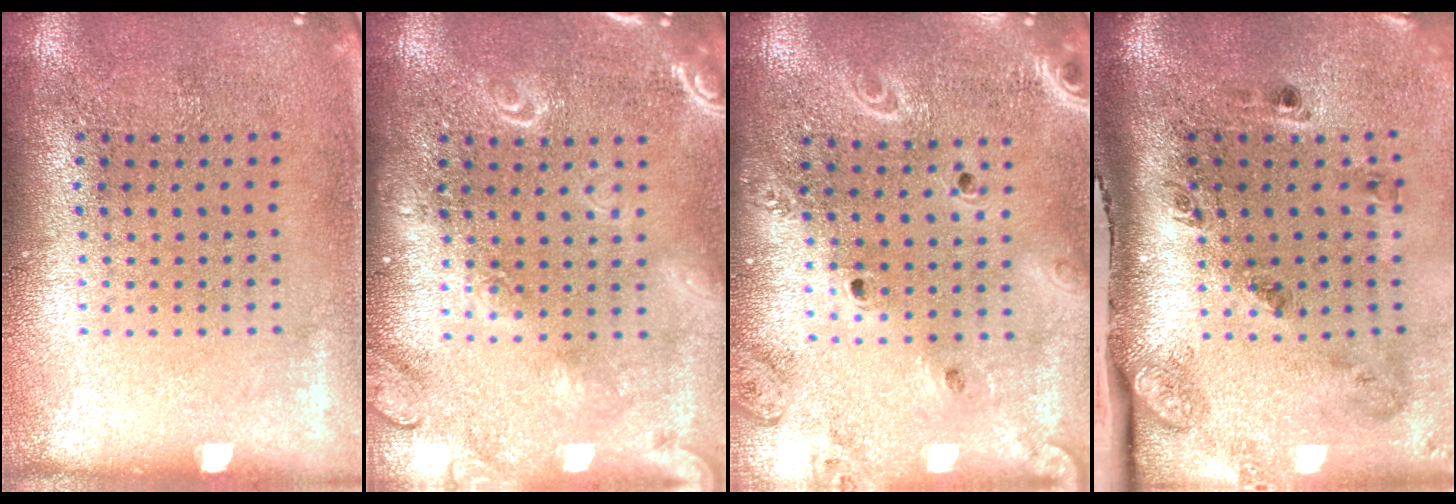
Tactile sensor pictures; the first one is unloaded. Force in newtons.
{"total": 1.9, "press": 1.9, "slide": 0.2}
{"total": 2.0, "press": 1.8, "slide": 0.9}
{"total": 2.5, "press": 1.7, "slide": 1.8}